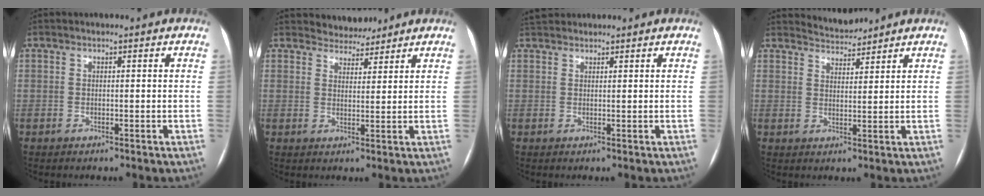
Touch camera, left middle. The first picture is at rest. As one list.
[{"total": 4.1, "force": [3.9, 1.4, -0.1], "torque": [0.000, 0.006, 0.061]}, {"total": 3.4, "force": [3.2, 1.0, 0.7], "torque": [-0.017, 0.035, 0.059]}, {"total": 3.4, "force": [3.4, 0.0, -0.6], "torque": [0.002, 0.004, 0.065]}]